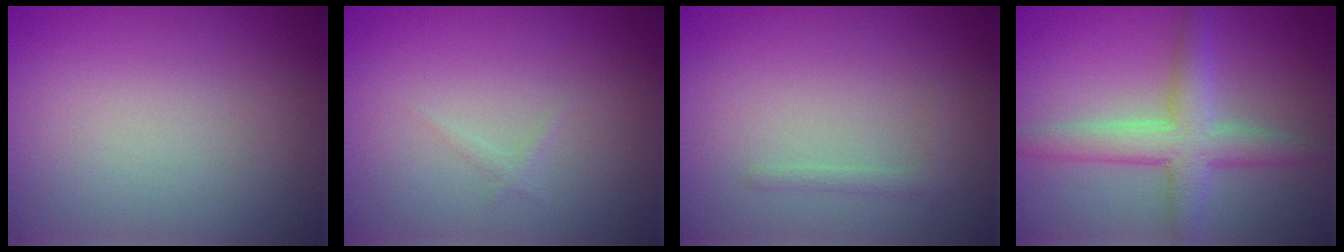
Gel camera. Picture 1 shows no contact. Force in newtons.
{"total": 0.6, "press": 0.6, "slide": 0.1}
{"total": 0.8, "press": 0.8, "slide": 0.0}
{"total": 4.6, "press": 4.6, "slide": 0.2}